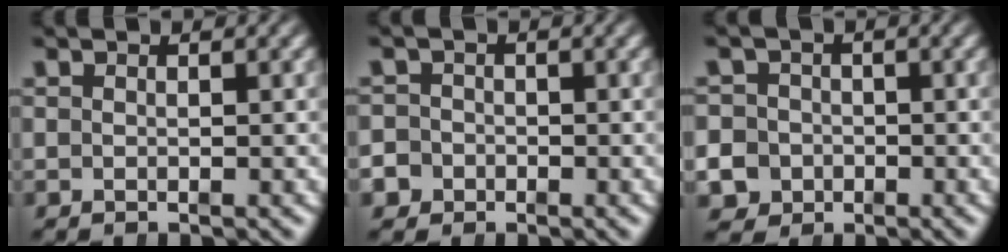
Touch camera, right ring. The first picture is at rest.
{"total": 3.7, "force": [-1.7, 3.3, 0.3], "torque": [-0.014, -0.018, -0.030]}
{"total": 7.6, "force": [-2.4, 6.9, 1.9], "torque": [-0.047, -0.034, -0.038]}